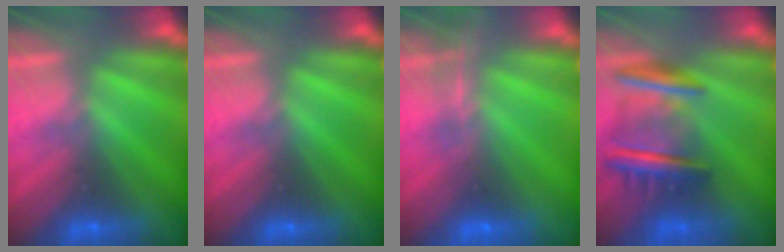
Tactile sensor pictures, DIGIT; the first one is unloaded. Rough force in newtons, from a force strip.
{"total": 0.0}
{"total": 1.8}
{"total": 8.8}